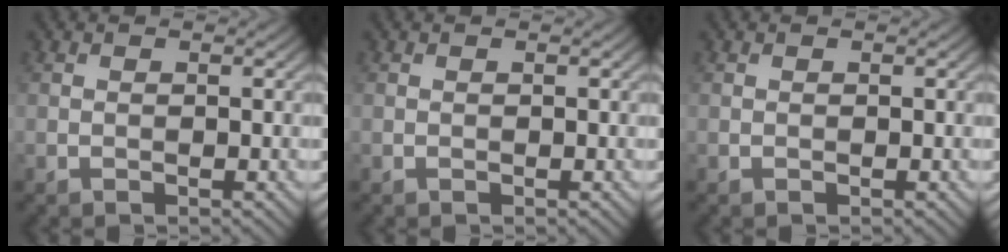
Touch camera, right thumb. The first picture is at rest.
{"total": 0.0}
{"total": 0.0}